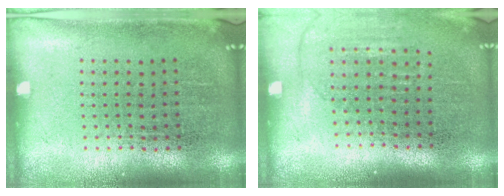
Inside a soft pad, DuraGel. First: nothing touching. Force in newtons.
{"total": 1.3, "press": 1.2, "slide": 0.6}